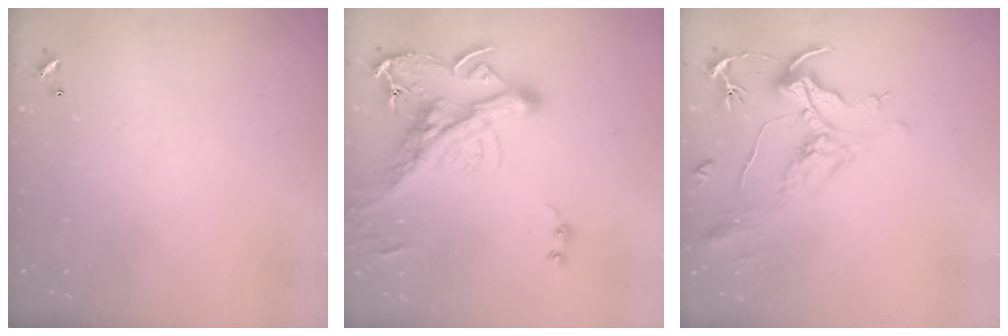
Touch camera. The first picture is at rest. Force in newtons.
{"total": 8.1, "press": 7.8, "slide": 2.3}
{"total": 2.1, "press": 1.6, "slide": 1.3}